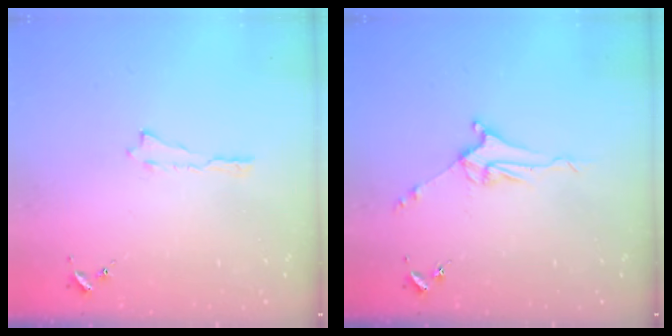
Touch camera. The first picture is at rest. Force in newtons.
{"total": 5.1, "press": 5.1, "slide": 0.6}